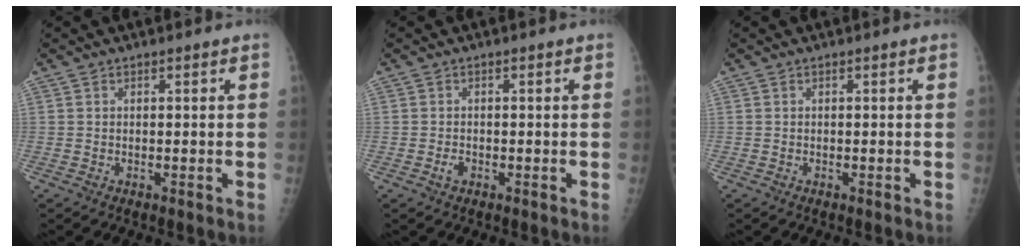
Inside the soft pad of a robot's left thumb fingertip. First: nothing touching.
{"total": 1.2, "force": [-0.6, 0.8, 0.5], "torque": [-0.008, 0.001, -0.012]}
{"total": 0.0}